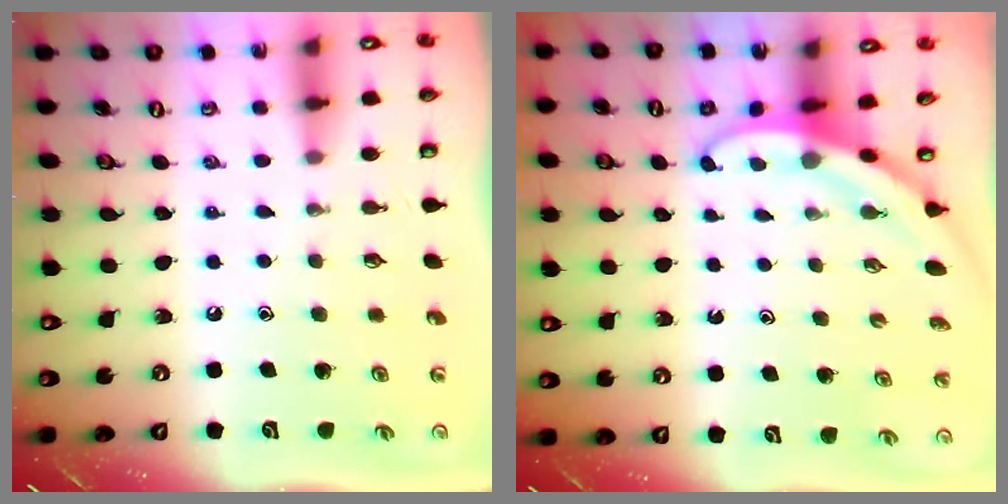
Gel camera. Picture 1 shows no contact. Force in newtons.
{"total": 3.4, "press": 3.4, "slide": 0.1}